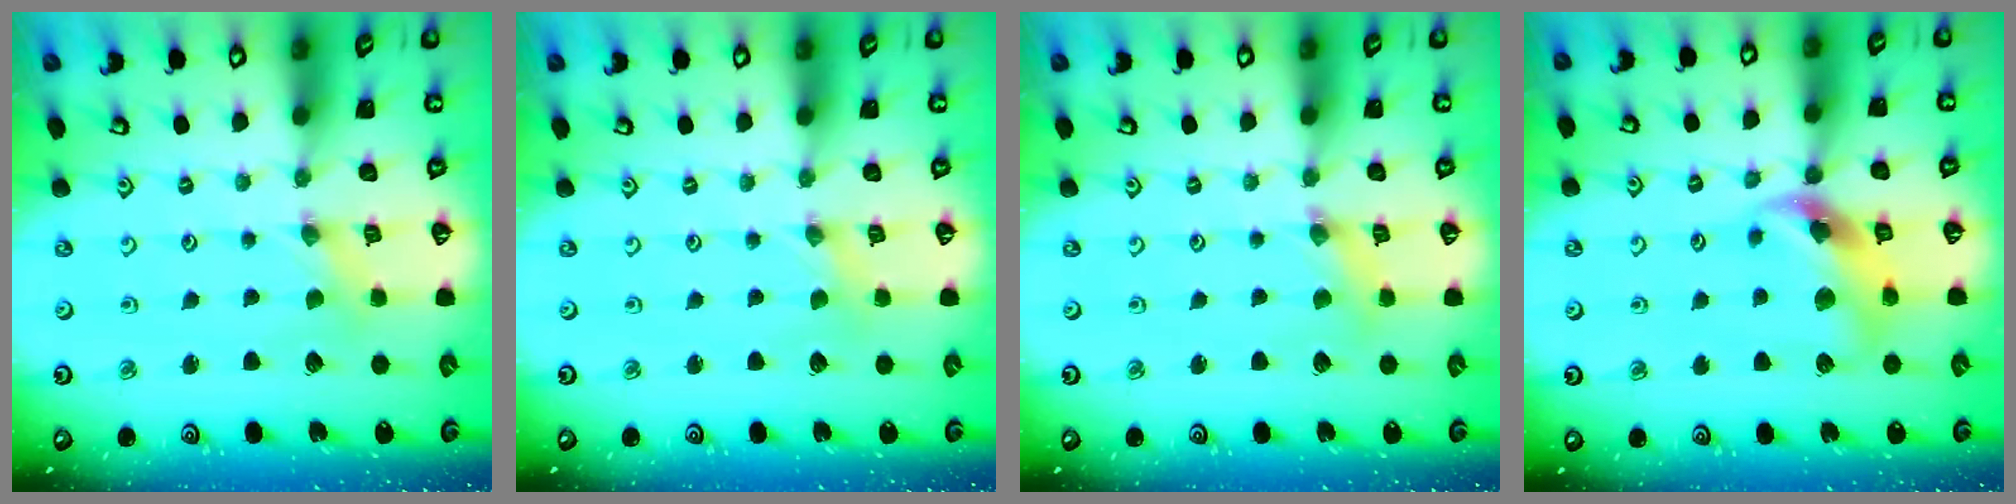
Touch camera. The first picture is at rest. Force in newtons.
{"total": 0.0}
{"total": 2.5, "press": 2.4, "slide": 0.3}
{"total": 11.7, "press": 11.6, "slide": 1.5}